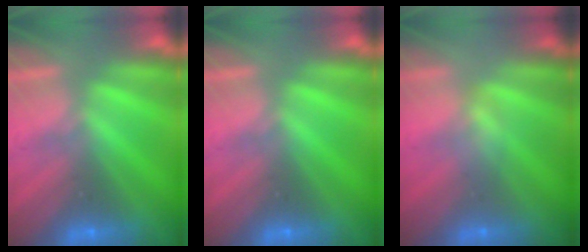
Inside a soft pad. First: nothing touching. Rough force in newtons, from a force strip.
{"total": 0.0}
{"total": 2.4}